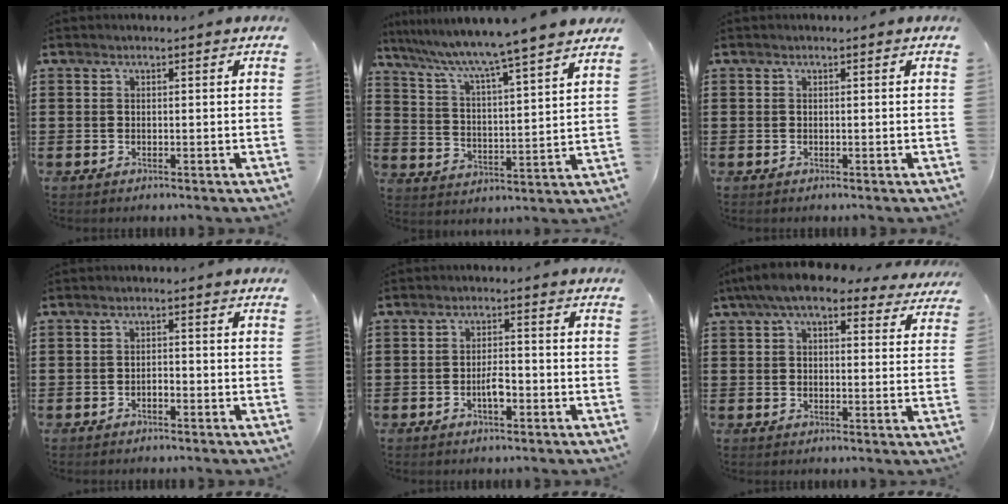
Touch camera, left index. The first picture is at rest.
{"total": 5.8, "force": [5.1, -1.6, 2.3], "torque": [-0.069, -0.052, 0.076]}
{"total": 0.0}
{"total": 1.3, "force": [-0.8, 0.4, 0.9], "torque": [-0.021, -0.002, -0.015]}
{"total": 3.4, "force": [-1.2, 1.2, 3.0], "torque": [-0.052, 0.005, -0.021]}
{"total": 7.6, "force": [5.8, 2.0, 4.5], "torque": [-0.096, -0.009, 0.104]}